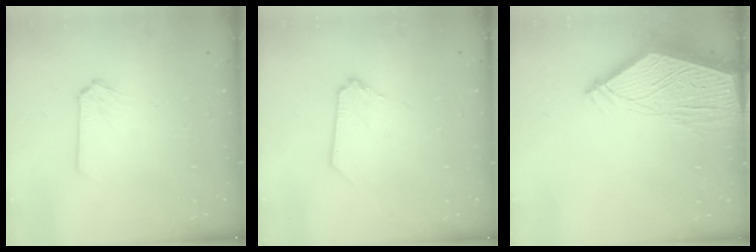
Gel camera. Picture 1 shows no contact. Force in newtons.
{"total": 0.6, "press": 0.6, "slide": 0.1}
{"total": 10.5, "press": 10.5, "slide": 1.4}